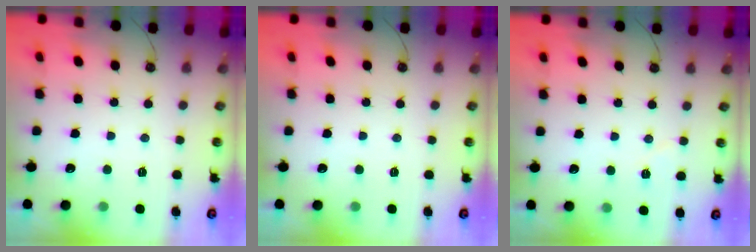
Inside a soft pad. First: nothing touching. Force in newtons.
{"total": 0.0}
{"total": 3.9, "press": 3.7, "slide": 1.3}